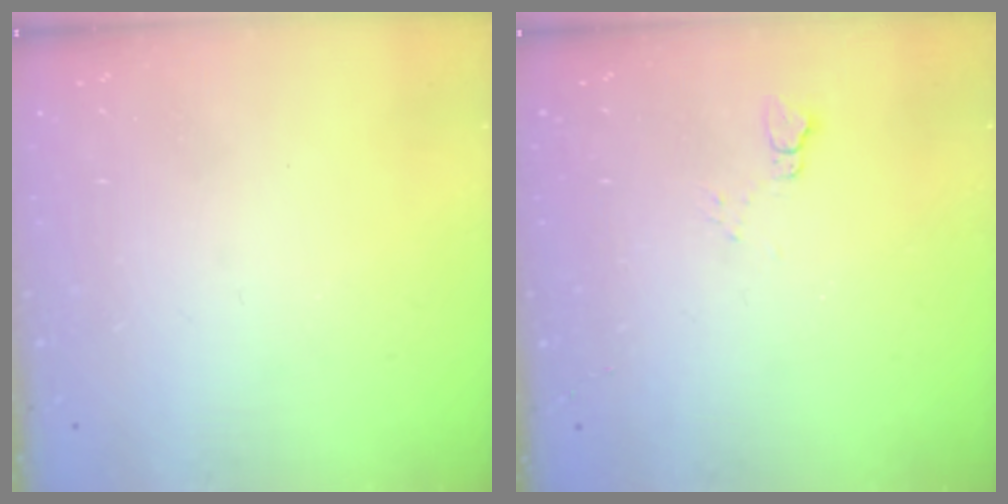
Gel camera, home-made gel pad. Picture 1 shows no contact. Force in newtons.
{"total": 3.8, "press": 3.8, "slide": 0.5}